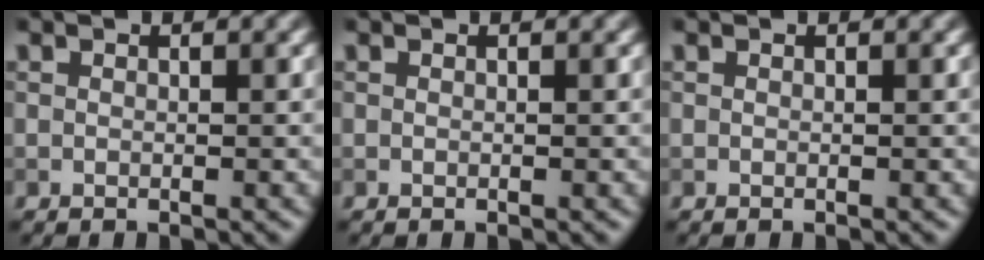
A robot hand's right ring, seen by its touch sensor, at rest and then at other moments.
{"total": 0.0}
{"total": 0.0}